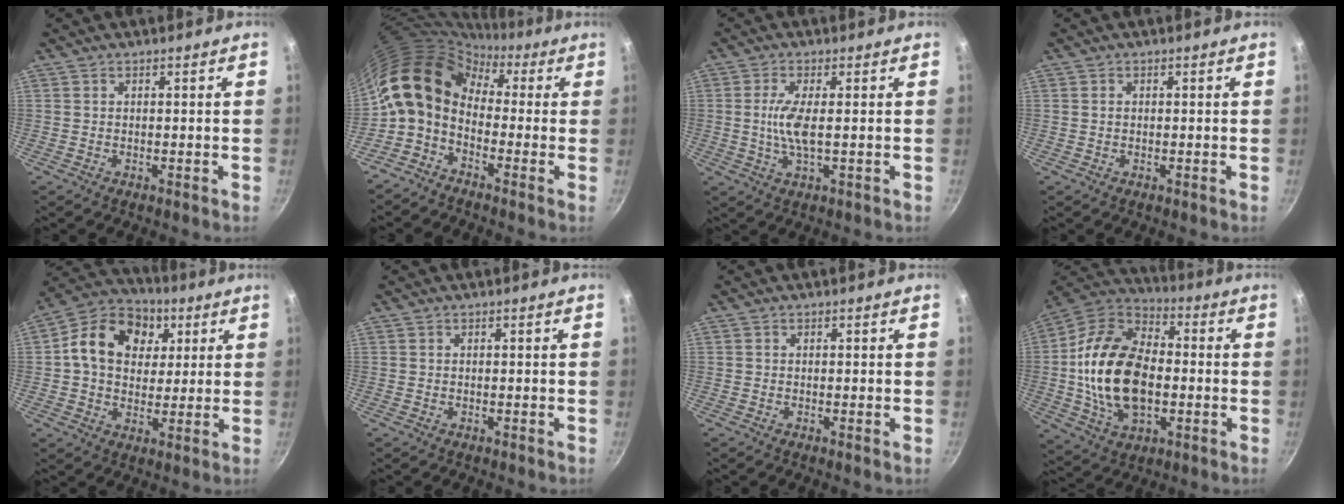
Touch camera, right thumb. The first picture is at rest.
{"total": 12.7, "force": [0.9, 9.1, 8.8], "torque": [-0.152, 0.033, -0.008]}
{"total": 5.7, "force": [0.2, 1.5, 5.5], "torque": [-0.126, -0.001, 0.002]}
{"total": 0.7, "force": [0.1, 0.6, 0.4], "torque": [-0.006, 0.004, 0.002]}
{"total": 15.6, "force": [4.1, 12.1, 9.0], "torque": [-0.137, 0.010, 0.052]}
{"total": 0.0}
{"total": 0.0}
{"total": 21.9, "force": [-1.3, 13.8, 16.9], "torque": [-0.293, 0.025, -0.027]}